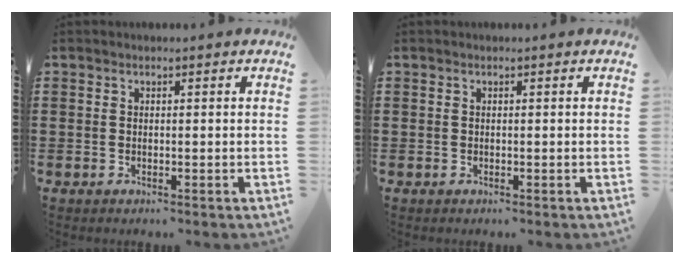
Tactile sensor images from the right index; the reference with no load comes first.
{"total": 0.0}